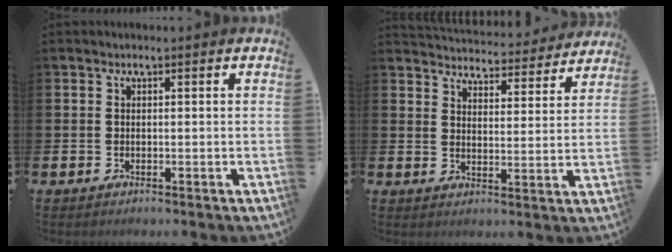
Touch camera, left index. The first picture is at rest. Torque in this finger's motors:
{"motor_torque": [2.14, 0.00, 0.08, 0.04]}